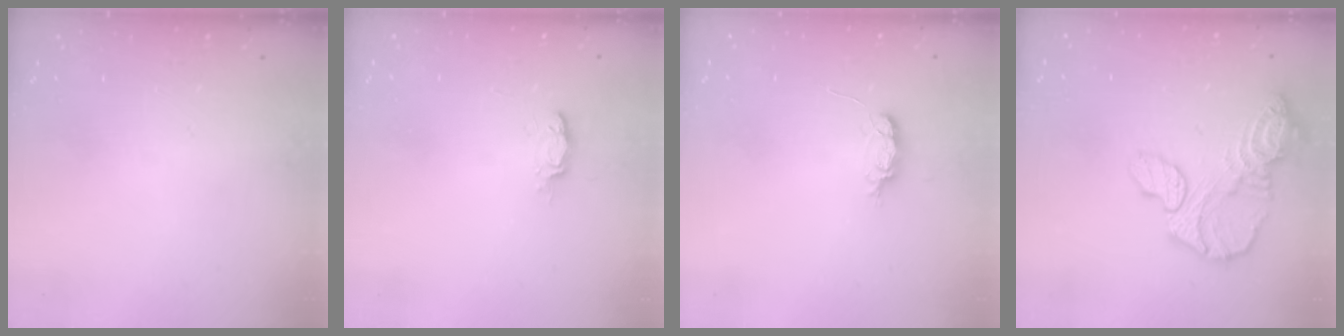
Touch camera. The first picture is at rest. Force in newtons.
{"total": 2.8, "press": 2.8, "slide": 0.4}
{"total": 3.5, "press": 3.5, "slide": 0.5}
{"total": 14.7, "press": 14.6, "slide": 1.4}